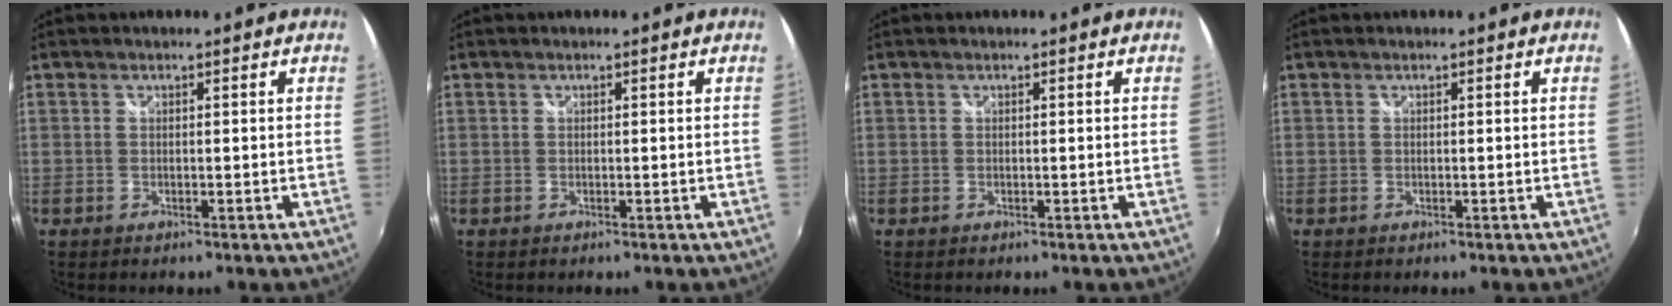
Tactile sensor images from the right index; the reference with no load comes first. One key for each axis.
{"total": 0.0}
{"total": 0.0}
{"total": 0.0}